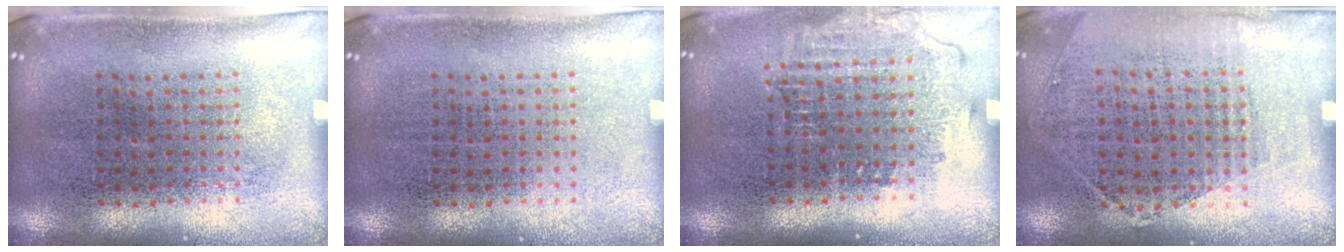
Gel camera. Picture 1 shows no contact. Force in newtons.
{"total": 0.0}
{"total": 1.3, "press": 1.1, "slide": 0.6}
{"total": 1.2, "press": 1.0, "slide": 0.7}